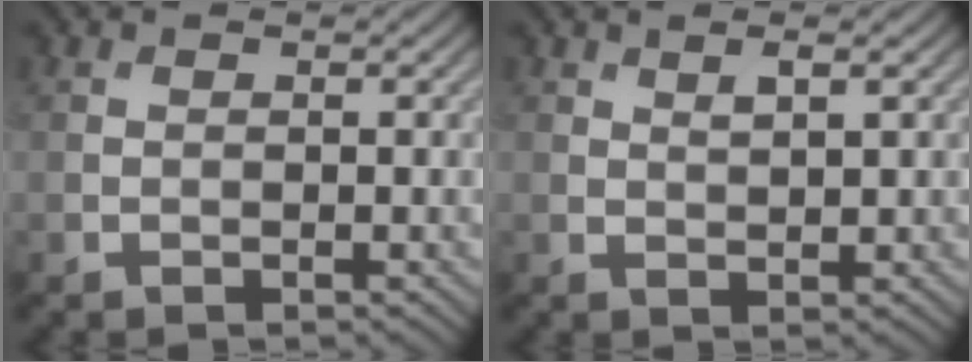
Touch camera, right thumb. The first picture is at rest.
{"total": 1.5, "force": [1.0, 0.4, 1.1], "torque": [-0.025, 0.000, 0.020]}